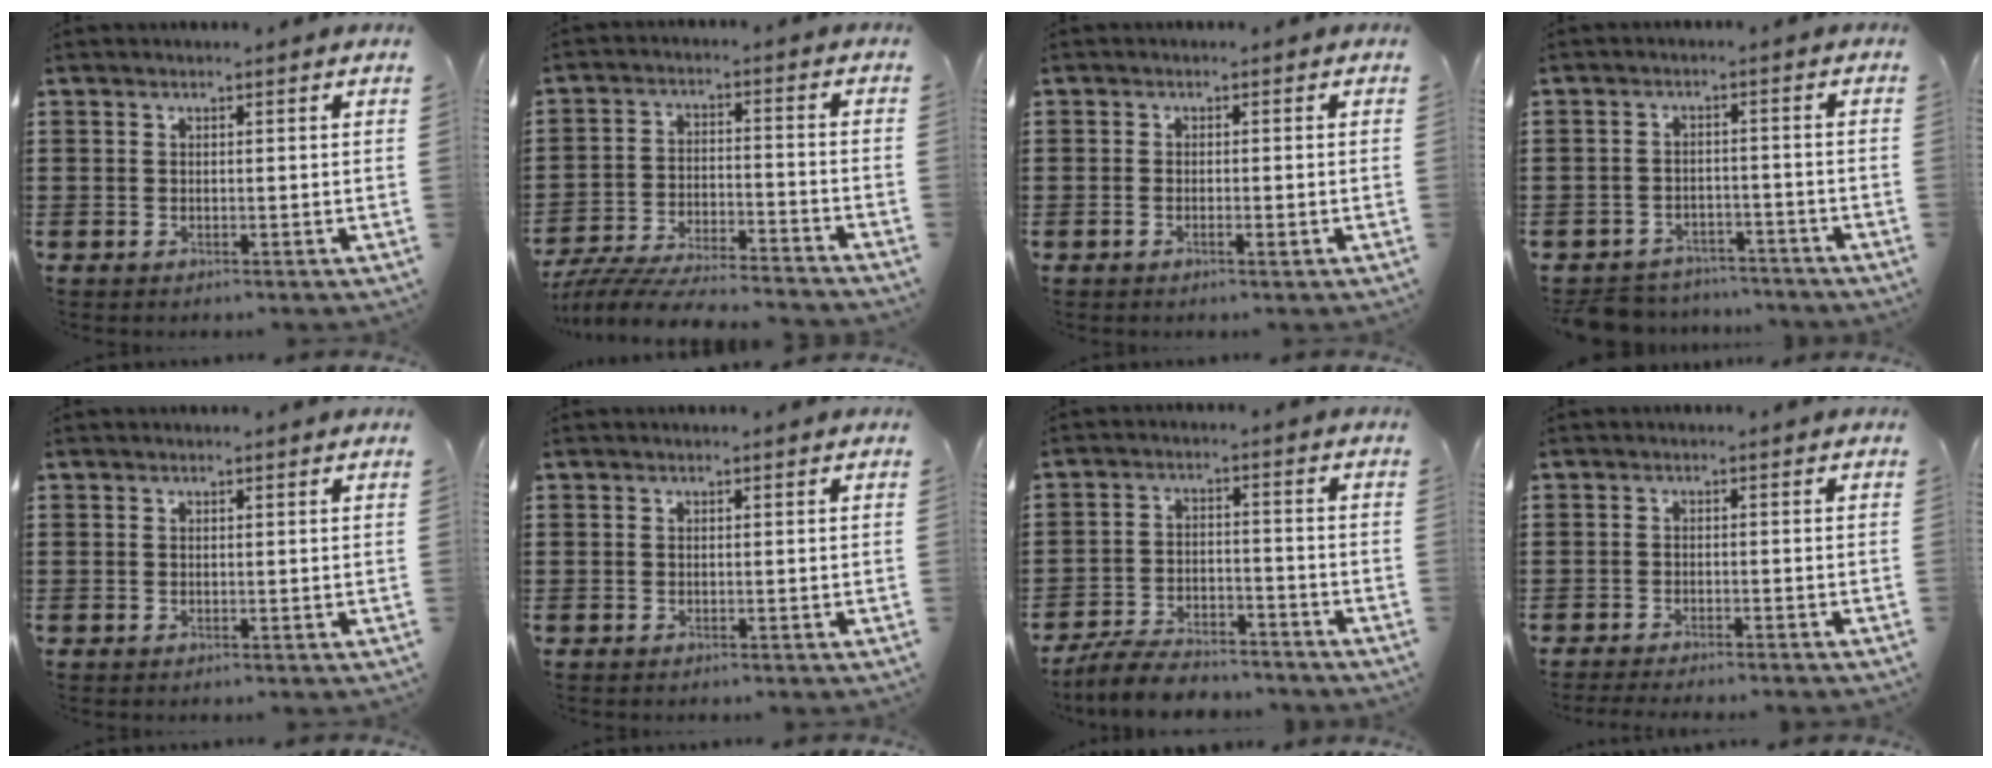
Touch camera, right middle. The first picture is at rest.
{"total": 6.8, "force": [-6.6, 0.4, 1.8], "torque": [-0.043, 0.001, -0.131]}
{"total": 0.9, "force": [-0.5, 0.2, 0.8], "torque": [-0.017, -0.004, -0.008]}
{"total": 4.1, "force": [-4.0, 0.9, 0.0], "torque": [-0.013, 0.003, -0.087]}
{"total": 0.0}
{"total": 0.0}
{"total": 6.3, "force": [-5.9, 1.3, 1.9], "torque": [-0.039, 0.009, -0.115]}
{"total": 1.7, "force": [-1.7, -0.1, 0.4], "torque": [-0.006, 0.002, -0.034]}